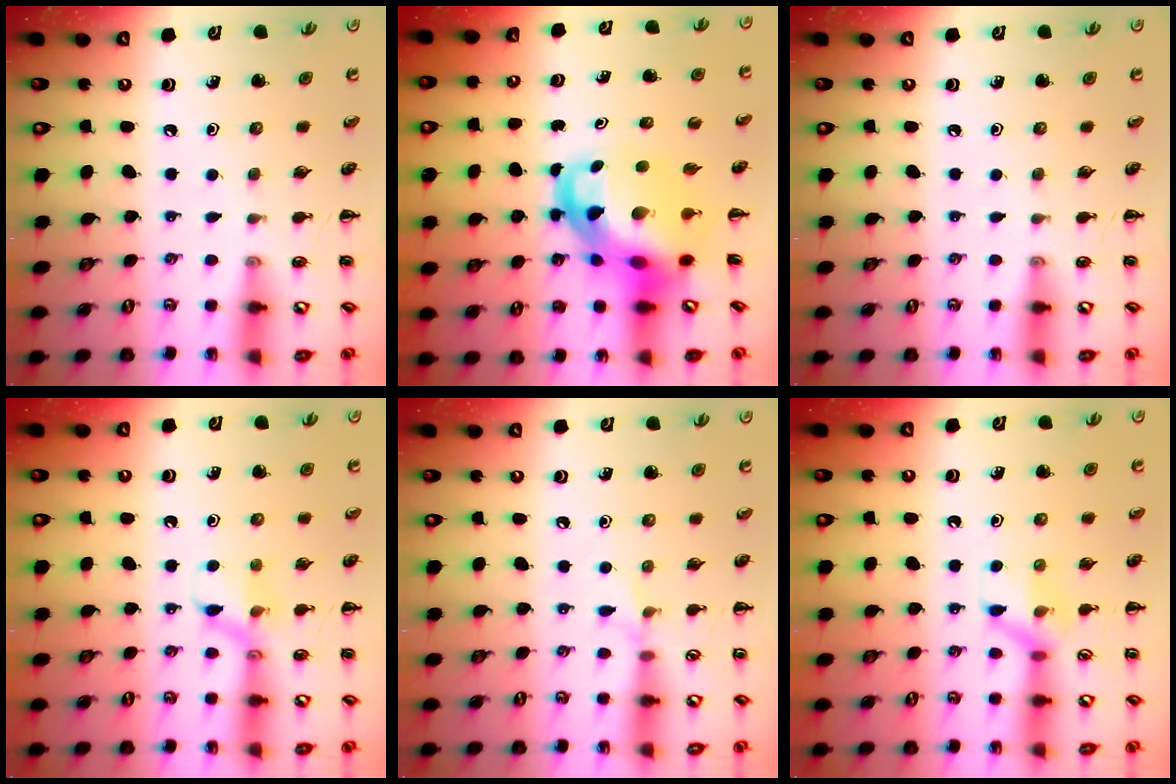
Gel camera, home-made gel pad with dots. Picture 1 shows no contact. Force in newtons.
{"total": 7.9, "press": 7.5, "slide": 2.3}
{"total": 0.0}
{"total": 8.7, "press": 8.6, "slide": 1.0}
{"total": 4.6, "press": 4.2, "slide": 1.7}
{"total": 8.3, "press": 8.2, "slide": 1.2}